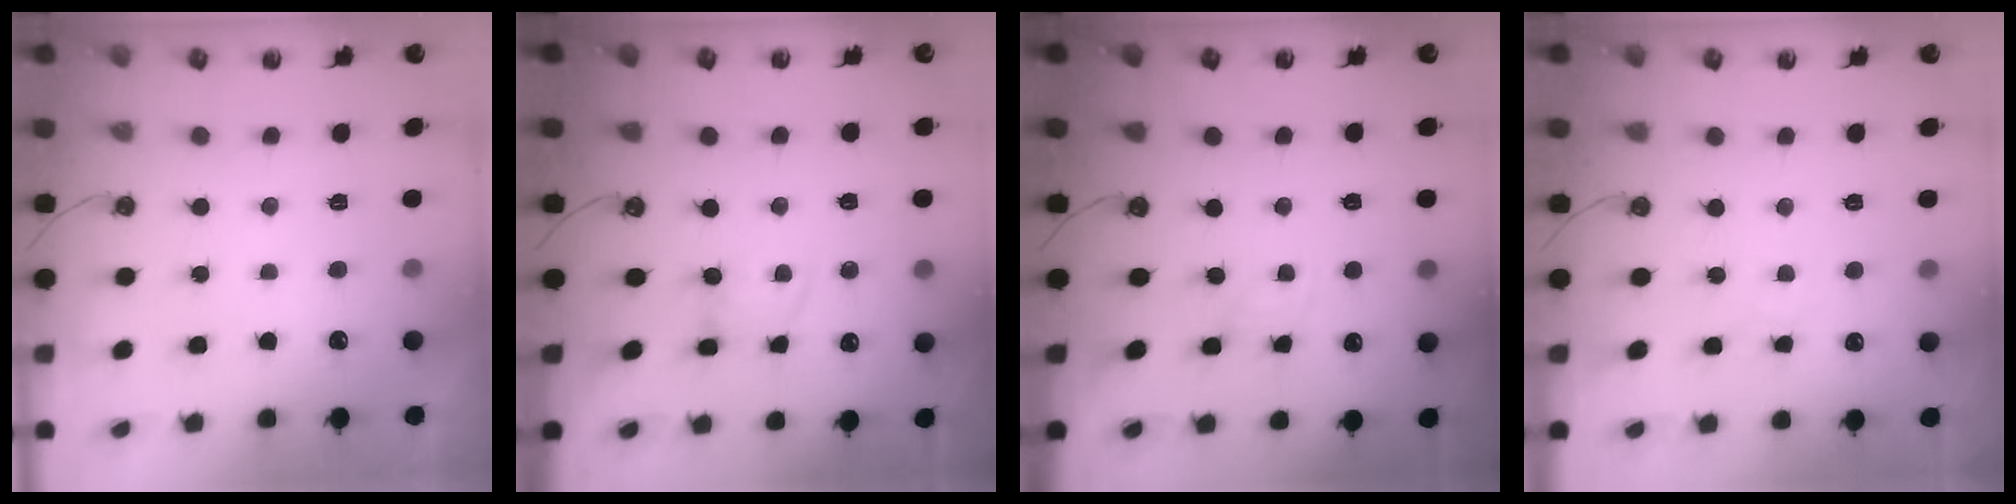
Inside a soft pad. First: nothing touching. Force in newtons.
{"total": 2.6, "press": 2.6, "slide": 0.4}
{"total": 2.1, "press": 2.1, "slide": 0.4}
{"total": 2.1, "press": 2.1, "slide": 0.3}